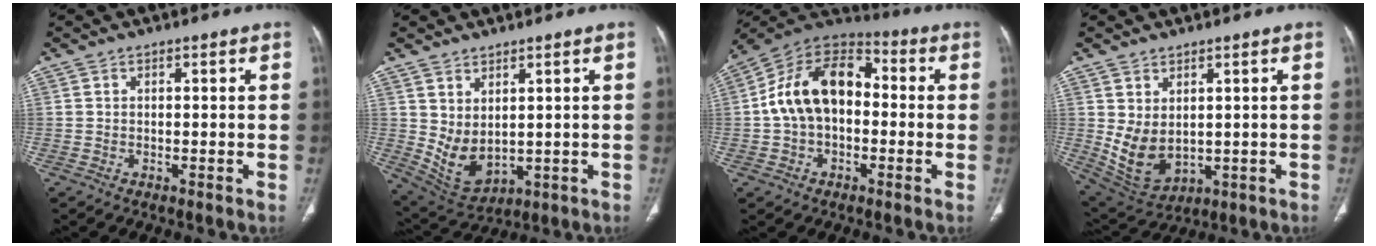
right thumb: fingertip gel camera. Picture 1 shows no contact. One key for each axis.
{"total": 7.3, "fx": 1.2, "fy": 4.4, "fz": 5.7, "tx": -0.096, "ty": -0.018, "tz": 0.051}
{"total": 15.9, "fx": -0.1, "fy": 10.7, "fz": 11.8, "tx": -0.187, "ty": 0.043, "tz": -0.014}
{"total": 8.4, "fx": 0.7, "fy": 5.6, "fz": 6.2, "tx": -0.105, "ty": -0.013, "tz": 0.044}